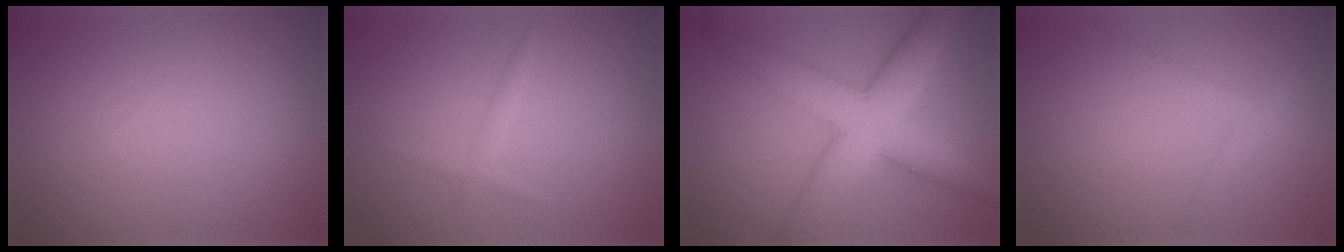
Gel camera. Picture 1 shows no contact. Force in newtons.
{"total": 1.0, "press": 1.0, "slide": 0.1}
{"total": 8.5, "press": 8.5, "slide": 0.3}
{"total": 1.7, "press": 1.7, "slide": 0.1}